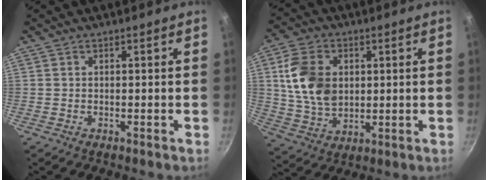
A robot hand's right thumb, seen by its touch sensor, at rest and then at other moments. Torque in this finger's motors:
{"motor_torque": [0.00, 0.67, 1.37, 0.03, 0.41]}